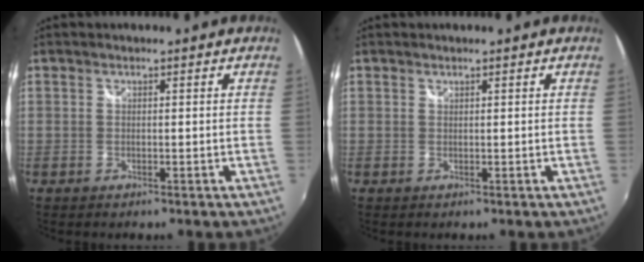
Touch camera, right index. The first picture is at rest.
{"total": 0.0}